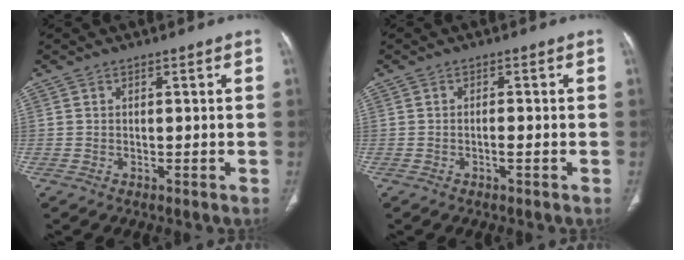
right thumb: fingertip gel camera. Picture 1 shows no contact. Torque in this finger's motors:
{"motor_torque": [-0.21, 0.16, -0.47, 0.33, -0.01]}